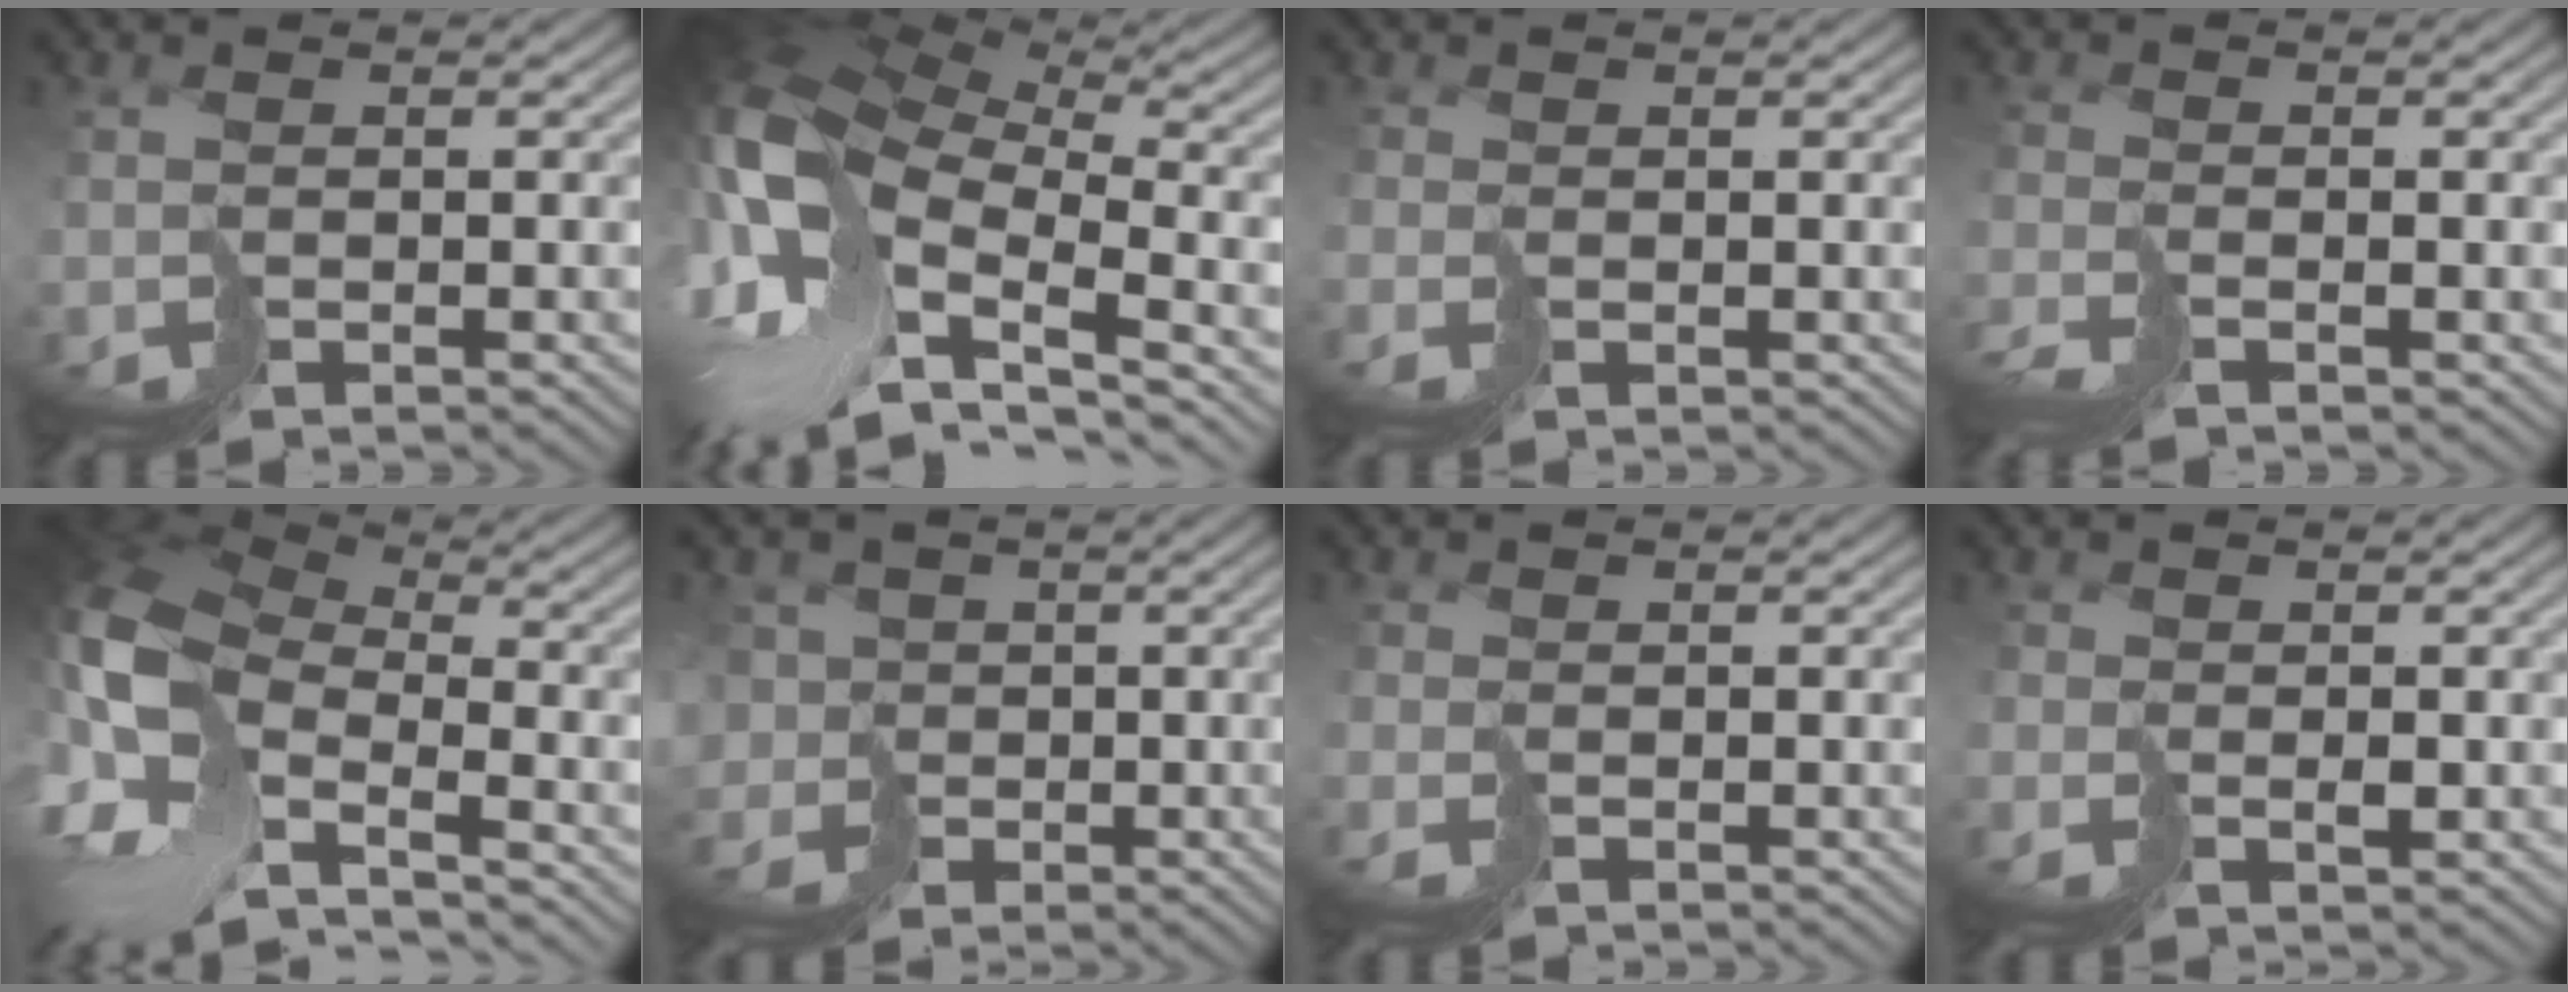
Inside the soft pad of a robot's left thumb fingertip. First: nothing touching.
{"total": 14.2, "force": [-3.6, 8.2, 11.0], "torque": [-0.274, -0.009, -0.060]}
{"total": 1.2, "force": [0.5, -0.3, -1.0], "torque": [0.025, 0.001, 0.008]}
{"total": 1.7, "force": [-1.2, -0.9, -0.8], "torque": [0.026, 0.003, -0.030]}
{"total": 13.6, "force": [-3.8, 7.6, 10.6], "torque": [-0.289, -0.017, -0.063]}
{"total": 6.5, "force": [-3.2, 4.8, 3.1], "torque": [-0.066, -0.020, -0.064]}
{"total": 1.1, "force": [0.7, -0.1, -0.9], "torque": [0.018, 0.000, 0.013]}
{"total": 0.9, "force": [0.8, 0.2, -0.4], "torque": [0.012, 0.000, 0.021]}